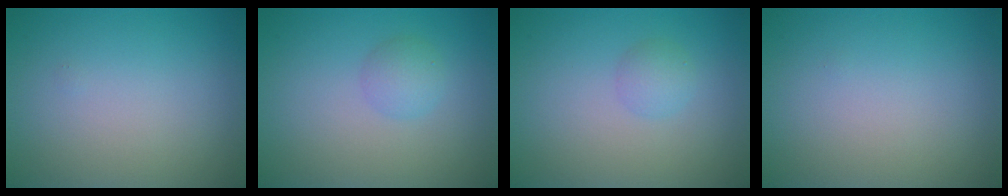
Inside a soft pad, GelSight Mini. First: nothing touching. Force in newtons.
{"total": 1.7, "press": 1.7, "slide": 0.1}
{"total": 1.4, "press": 1.4, "slide": 0.1}
{"total": 0.0}